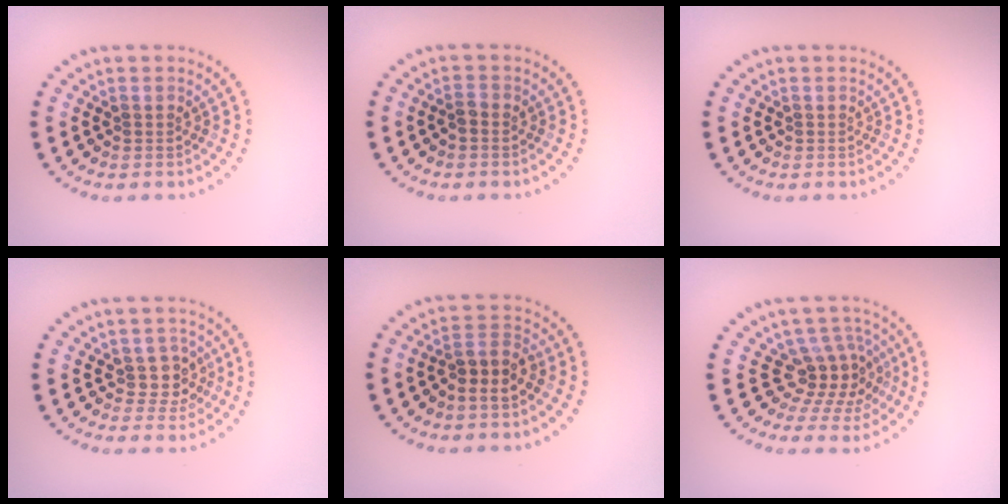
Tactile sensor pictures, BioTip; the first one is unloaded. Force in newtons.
{"total": 0.8, "press": 0.7, "slide": 0.4}
{"total": 0.0}
{"total": 2.4, "press": 2.0, "slide": 1.3}
{"total": 3.0, "press": 2.6, "slide": 1.4}
{"total": 3.9, "press": 2.7, "slide": 2.7}